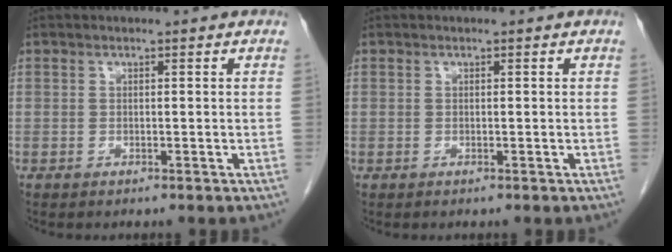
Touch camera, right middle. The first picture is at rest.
{"total": 0.0}